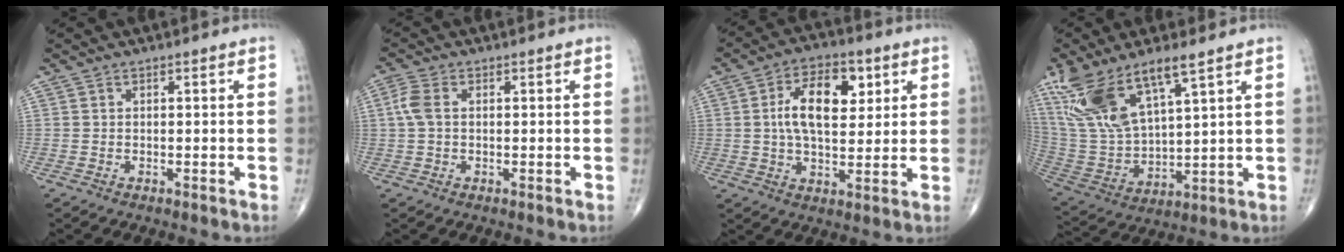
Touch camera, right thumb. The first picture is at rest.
{"total": 3.7, "force": [0.4, 2.2, 2.9], "torque": [-0.080, 0.011, 0.005]}
{"total": 12.6, "force": [3.0, 7.0, 10.0], "torque": [-0.144, -0.003, 0.048]}
{"total": 16.8, "force": [9.9, 5.7, 12.3], "torque": [-0.254, -0.035, 0.213]}